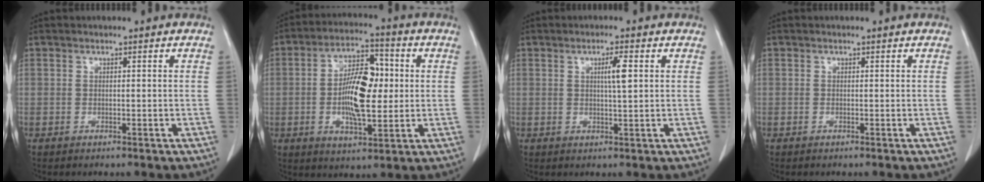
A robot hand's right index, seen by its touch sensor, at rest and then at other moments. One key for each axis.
{"total": 11.6, "fx": 0.0, "fy": 4.5, "fz": 10.7, "tx": -0.195, "ty": 0.015, "tz": 0.002}
{"total": 3.3, "fx": 1.0, "fy": 0.1, "fz": 3.1, "tx": -0.050, "ty": 0.000, "tz": 0.018}
{"total": 0.0}